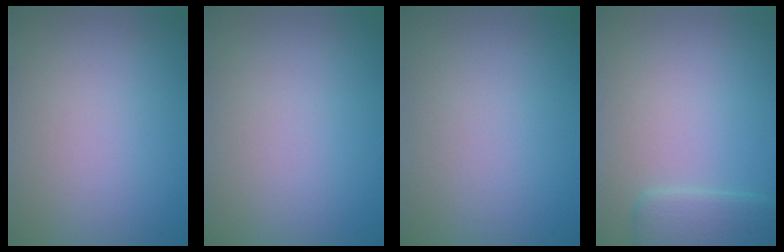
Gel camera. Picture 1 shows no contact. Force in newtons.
{"total": 0.0}
{"total": 0.0}
{"total": 2.9, "press": 2.8, "slide": 0.2}